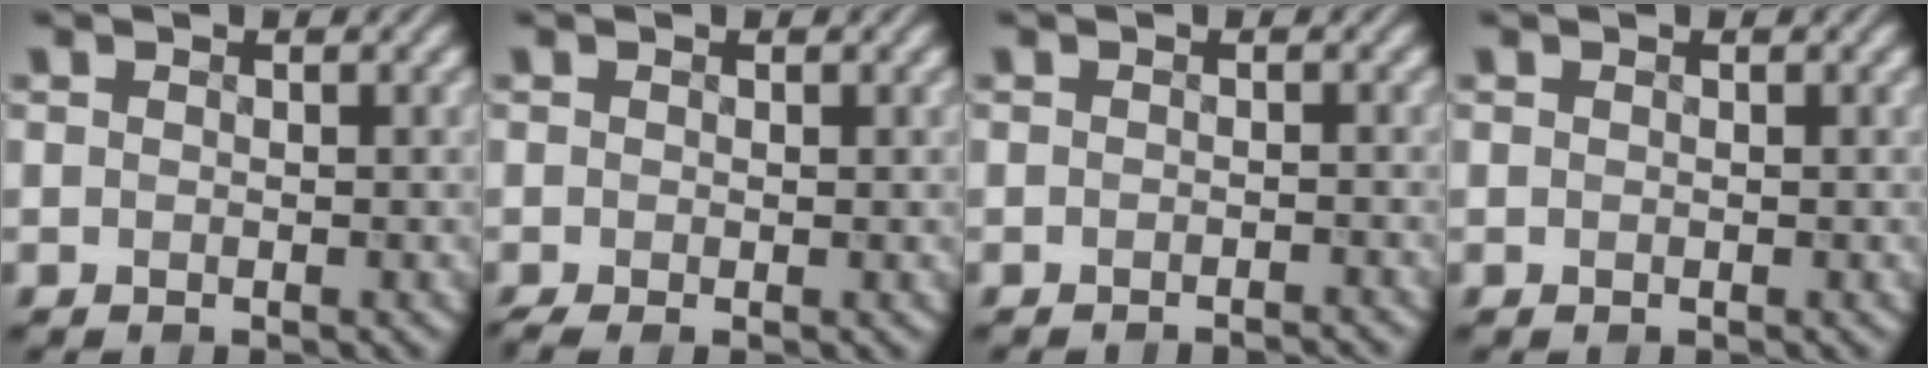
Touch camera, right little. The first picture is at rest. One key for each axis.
{"total": 1.2, "fx": -0.8, "fy": 0.3, "fz": 0.8, "tx": -0.022, "ty": -0.002, "tz": -0.019}
{"total": 1.8, "fx": -1.8, "fy": 0.0, "fz": 0.3, "tx": 0.001, "ty": 0.000, "tz": -0.022}
{"total": 0.0}